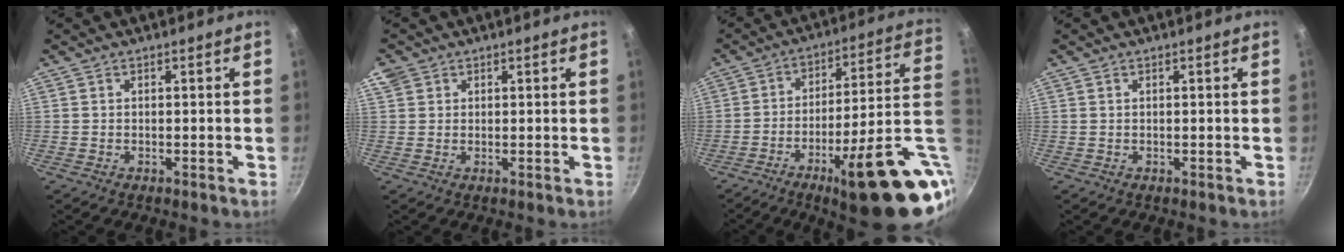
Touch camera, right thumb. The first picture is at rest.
{"total": 2.9, "force": [1.5, 2.3, 0.9], "torque": [-0.010, 0.003, 0.028]}
{"total": 24.9, "force": [-7.6, 5.8, 23.0], "torque": [-0.274, 0.021, -0.103]}
{"total": 0.0}